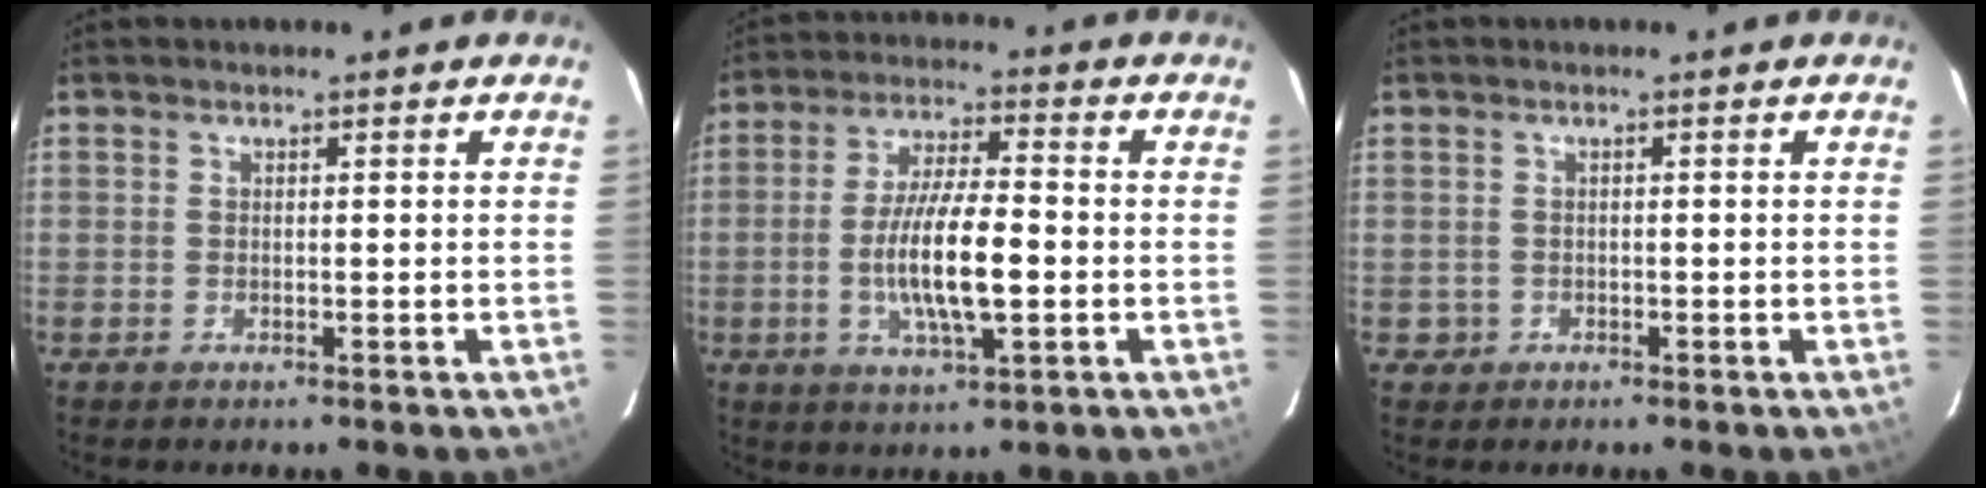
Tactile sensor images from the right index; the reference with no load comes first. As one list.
[{"total": 11.8, "force": [-2.2, 2.8, 11.2], "torque": [-0.213, -0.004, -0.039]}, {"total": 1.8, "force": [-0.4, 1.8, 0.0], "torque": [-0.002, 0.006, -0.002]}]